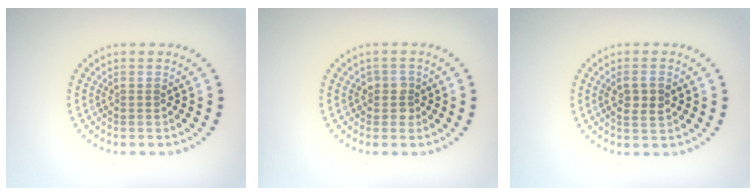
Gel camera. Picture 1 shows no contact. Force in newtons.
{"total": 1.5, "press": 1.4, "slide": 0.6}
{"total": 2.4, "press": 2.4, "slide": 0.3}